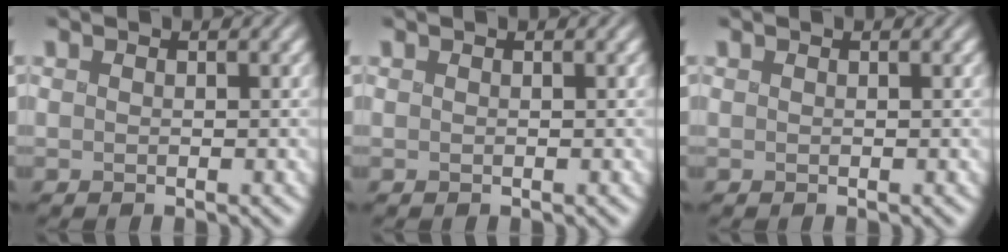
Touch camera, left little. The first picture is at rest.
{"total": 0.0}
{"total": 0.0}